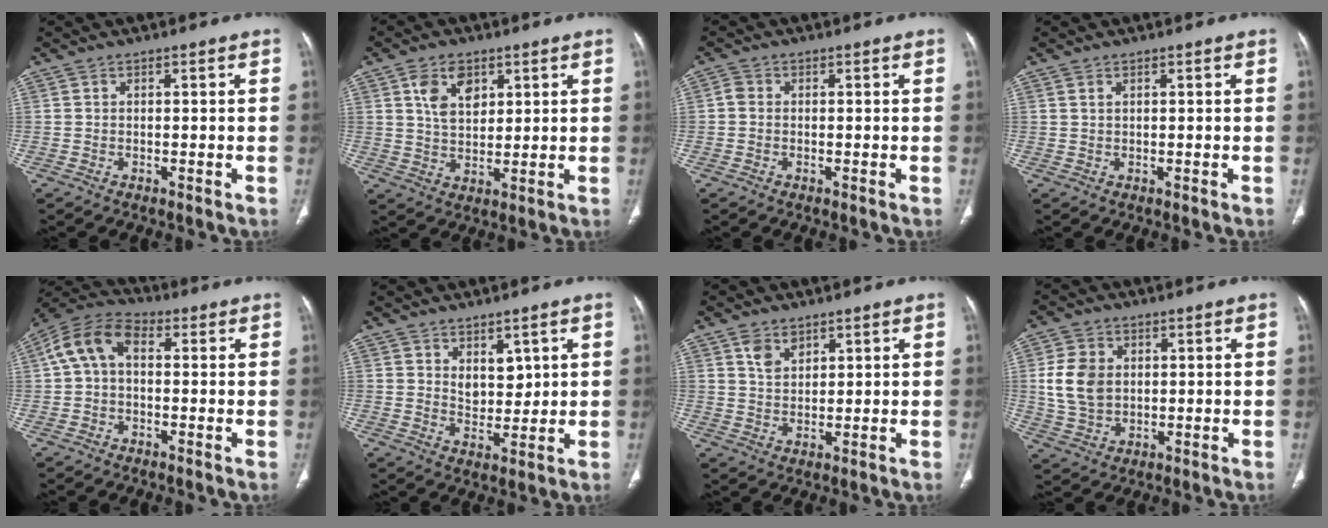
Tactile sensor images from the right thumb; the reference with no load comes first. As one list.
[{"total": 7.3, "force": [3.3, 4.6, 4.7], "torque": [-0.063, -0.017, 0.063]}, {"total": 1.5, "force": [0.0, 1.2, 0.8], "torque": [-0.010, 0.002, -0.005]}, {"total": 0.8, "force": [0.5, 0.3, 0.4], "torque": [-0.008, 0.002, 0.012]}, {"total": 9.4, "force": [1.2, 6.2, 7.0], "torque": [-0.131, 0.031, 0.010]}, {"total": 5.0, "force": [2.1, 3.2, 3.2], "torque": [-0.030, -0.021, 0.044]}, {"total": 4.3, "force": [2.6, 2.7, 2.0], "torque": [-0.022, -0.018, 0.054]}, {"total": 8.6, "force": [1.3, 6.5, 5.5], "torque": [-0.093, -0.003, 0.031]}]